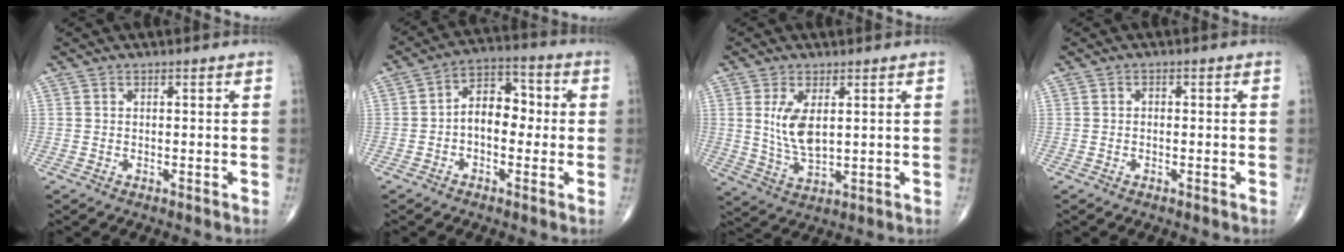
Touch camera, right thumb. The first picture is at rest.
{"total": 8.8, "force": [-0.5, 5.7, 6.7], "torque": [-0.076, 0.033, -0.020]}
{"total": 7.4, "force": [1.7, 3.4, 6.4], "torque": [-0.123, -0.018, 0.046]}
{"total": 0.8, "force": [0.0, 0.5, 0.6], "torque": [-0.010, 0.003, -0.001]}